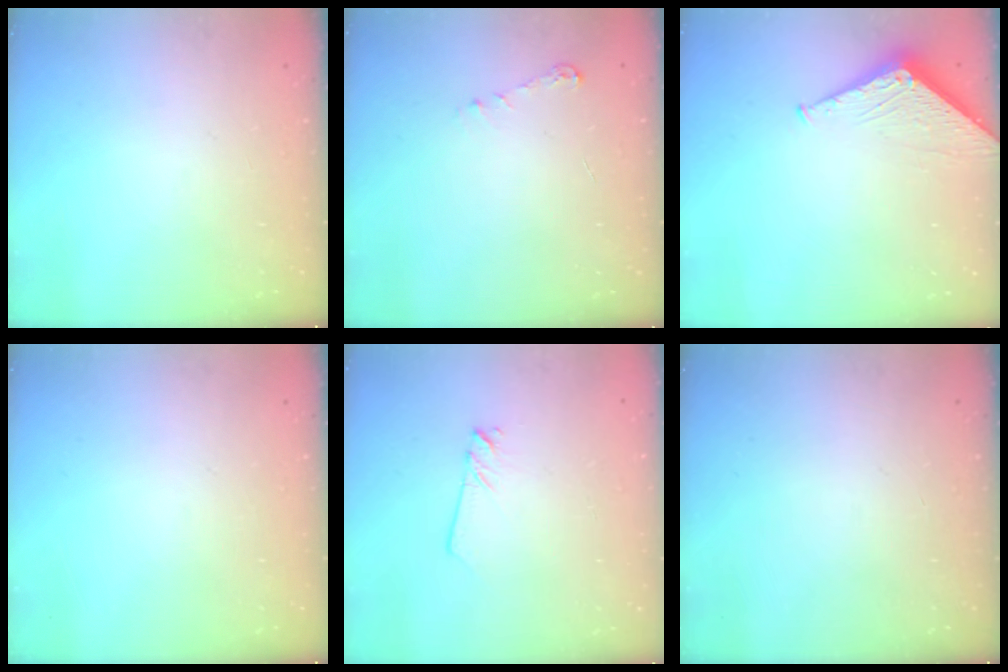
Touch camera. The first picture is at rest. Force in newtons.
{"total": 4.0, "press": 3.9, "slide": 0.5}
{"total": 3.5, "press": 3.4, "slide": 0.3}
{"total": 0.0}
{"total": 2.0, "press": 2.0, "slide": 0.1}
{"total": 0.0}